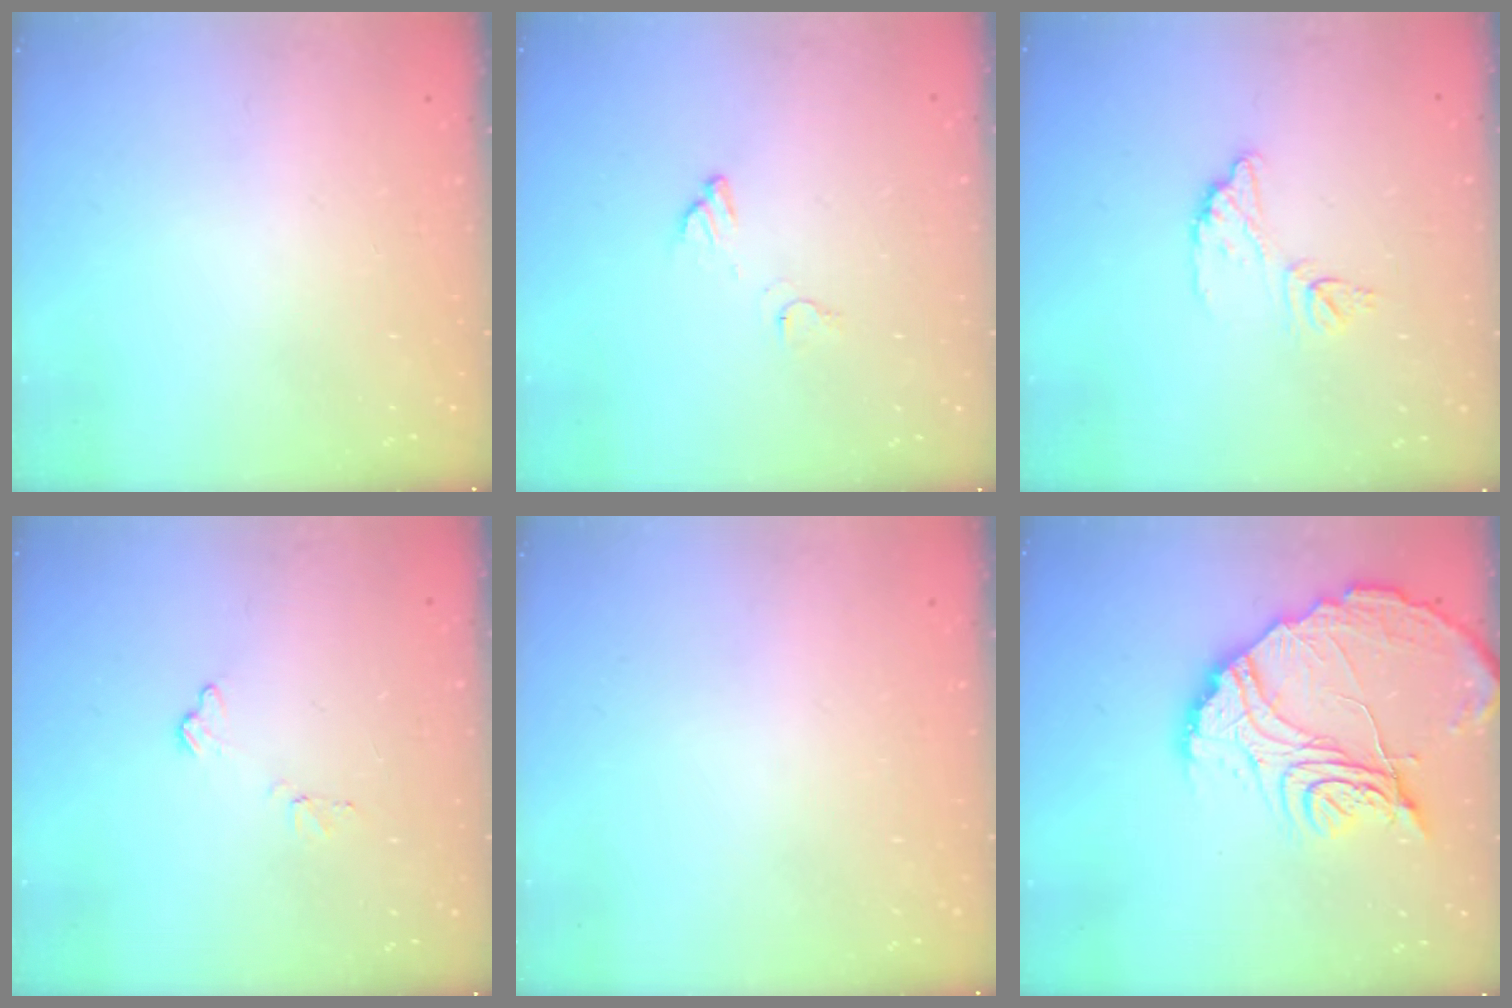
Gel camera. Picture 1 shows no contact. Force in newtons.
{"total": 4.1, "press": 4.1, "slide": 0.2}
{"total": 8.8, "press": 8.7, "slide": 0.5}
{"total": 6.9, "press": 6.9, "slide": 0.6}
{"total": 0.0}
{"total": 18.4, "press": 18.3, "slide": 1.6}